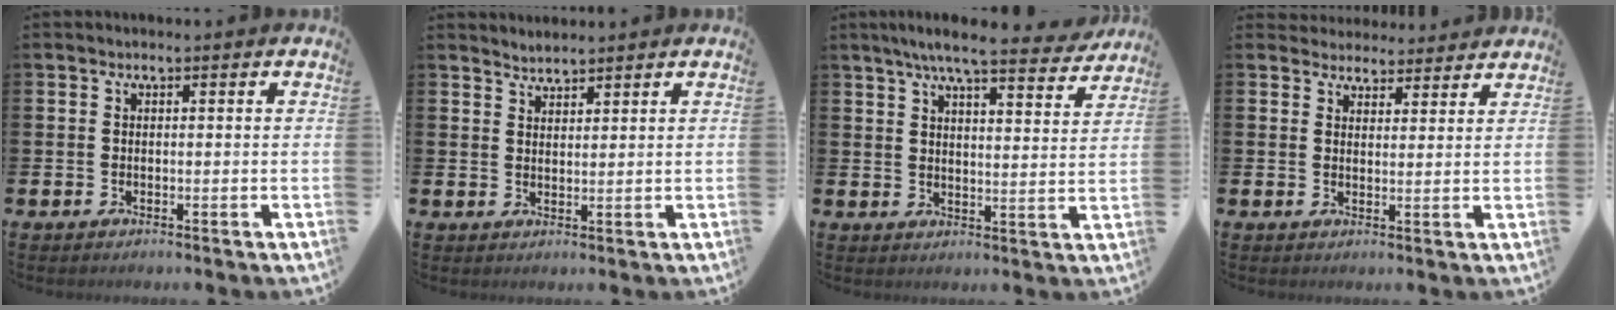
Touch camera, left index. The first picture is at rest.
{"total": 2.4, "force": [2.3, 0.1, -0.4], "torque": [0.007, -0.010, 0.043]}
{"total": 7.3, "force": [6.6, 0.6, 3.1], "torque": [-0.063, -0.032, 0.112]}
{"total": 3.7, "force": [3.4, 1.2, -0.3], "torque": [0.000, -0.021, 0.062]}